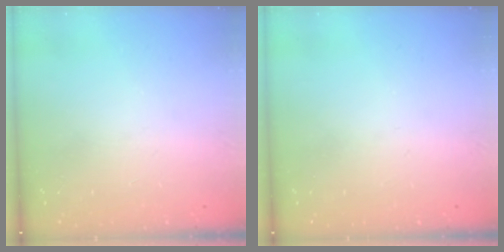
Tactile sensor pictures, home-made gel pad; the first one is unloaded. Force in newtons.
{"total": 0.0}